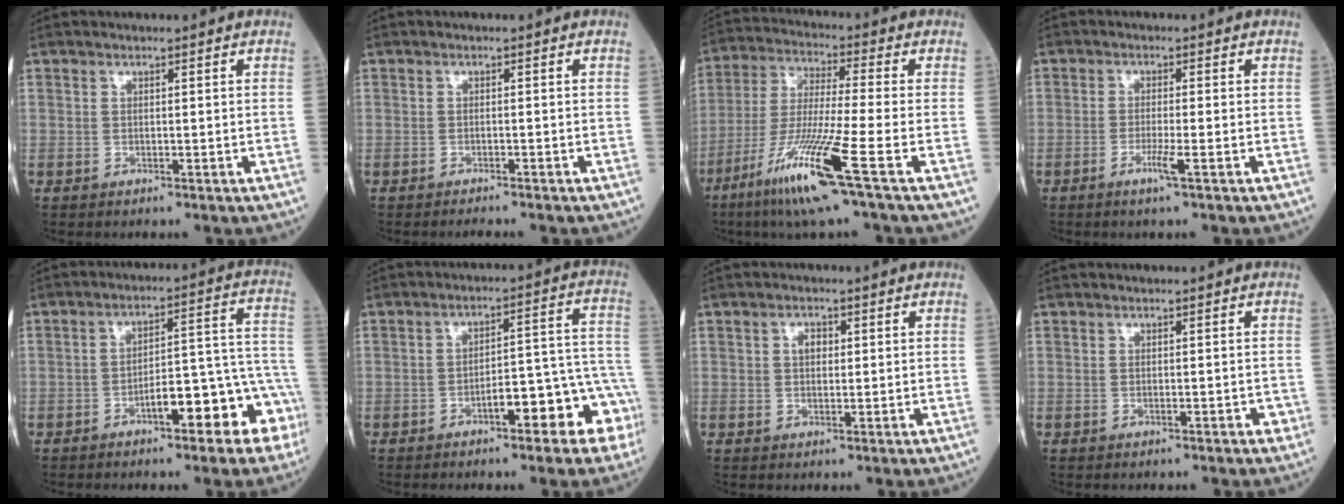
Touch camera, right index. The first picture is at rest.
{"total": 2.8, "force": [-2.6, 0.2, 1.0], "torque": [-0.011, -0.003, -0.033]}
{"total": 14.2, "force": [-7.3, -1.3, 12.1], "torque": [-0.250, -0.038, -0.140]}
{"total": 2.7, "force": [-1.5, -0.4, 2.3], "torque": [-0.048, -0.006, -0.031]}
{"total": 11.8, "force": [-5.6, 3.2, 9.8], "torque": [-0.112, 0.048, -0.073]}
{"total": 10.8, "force": [-5.1, 3.0, 8.9], "torque": [-0.096, 0.045, -0.065]}
{"total": 2.0, "force": [0.5, 1.3, 1.5], "torque": [-0.024, 0.004, 0.006]}
{"total": 0.9, "force": [-0.5, 0.4, 0.6], "torque": [-0.005, 0.002, -0.008]}